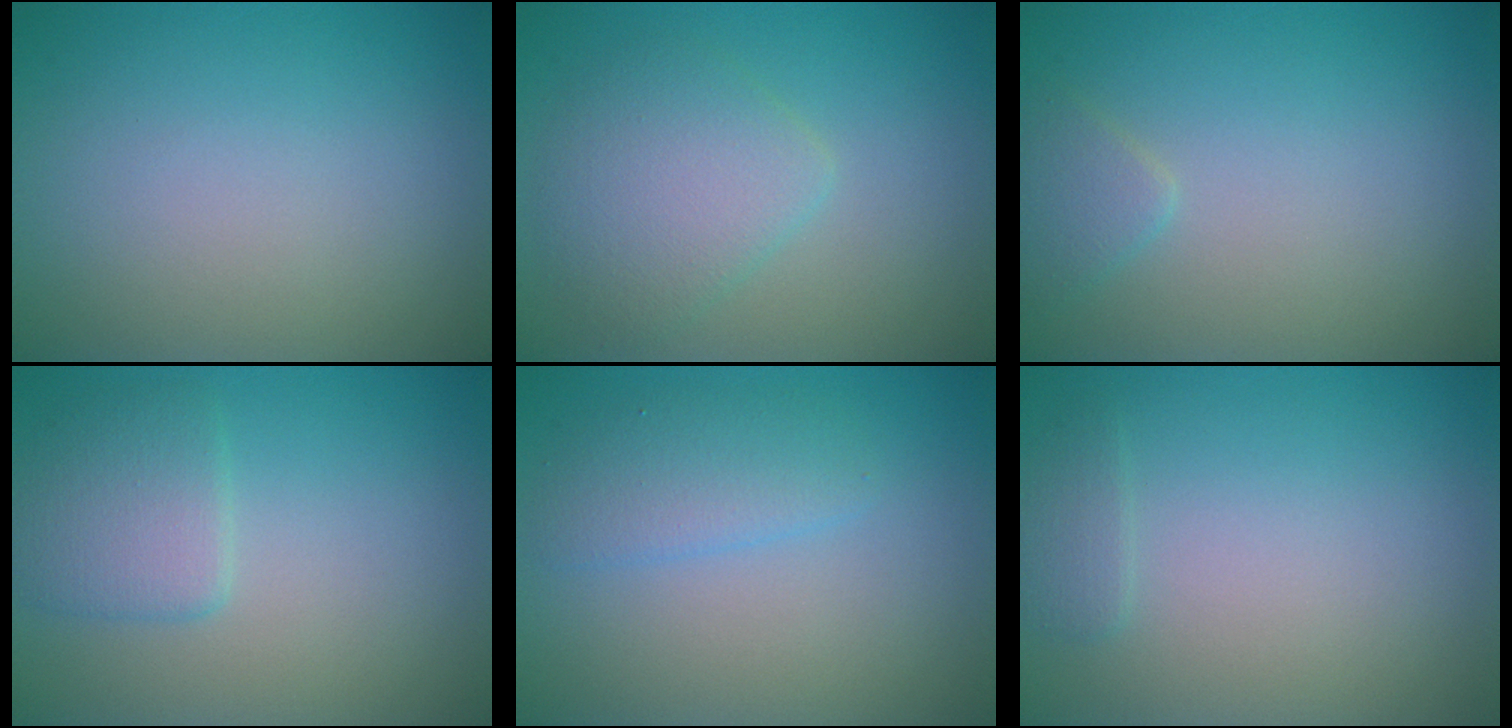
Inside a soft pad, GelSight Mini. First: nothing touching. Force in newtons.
{"total": 3.8, "press": 3.8, "slide": 0.1}
{"total": 1.4, "press": 1.4, "slide": 0.1}
{"total": 2.8, "press": 2.8, "slide": 0.1}
{"total": 2.4, "press": 2.4, "slide": 0.1}
{"total": 1.1, "press": 1.1, "slide": 0.1}